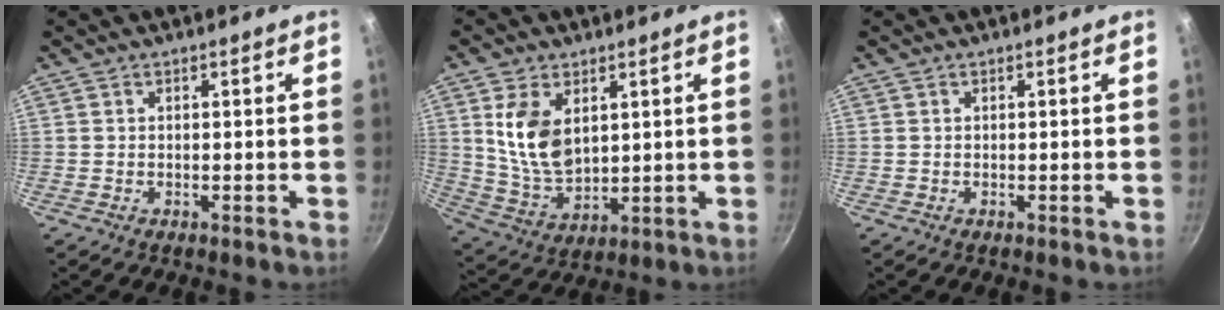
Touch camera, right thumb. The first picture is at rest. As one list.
[{"total": 11.3, "force": [3.4, 7.0, 8.2], "torque": [-0.143, -0.028, 0.079]}, {"total": 0.0}]